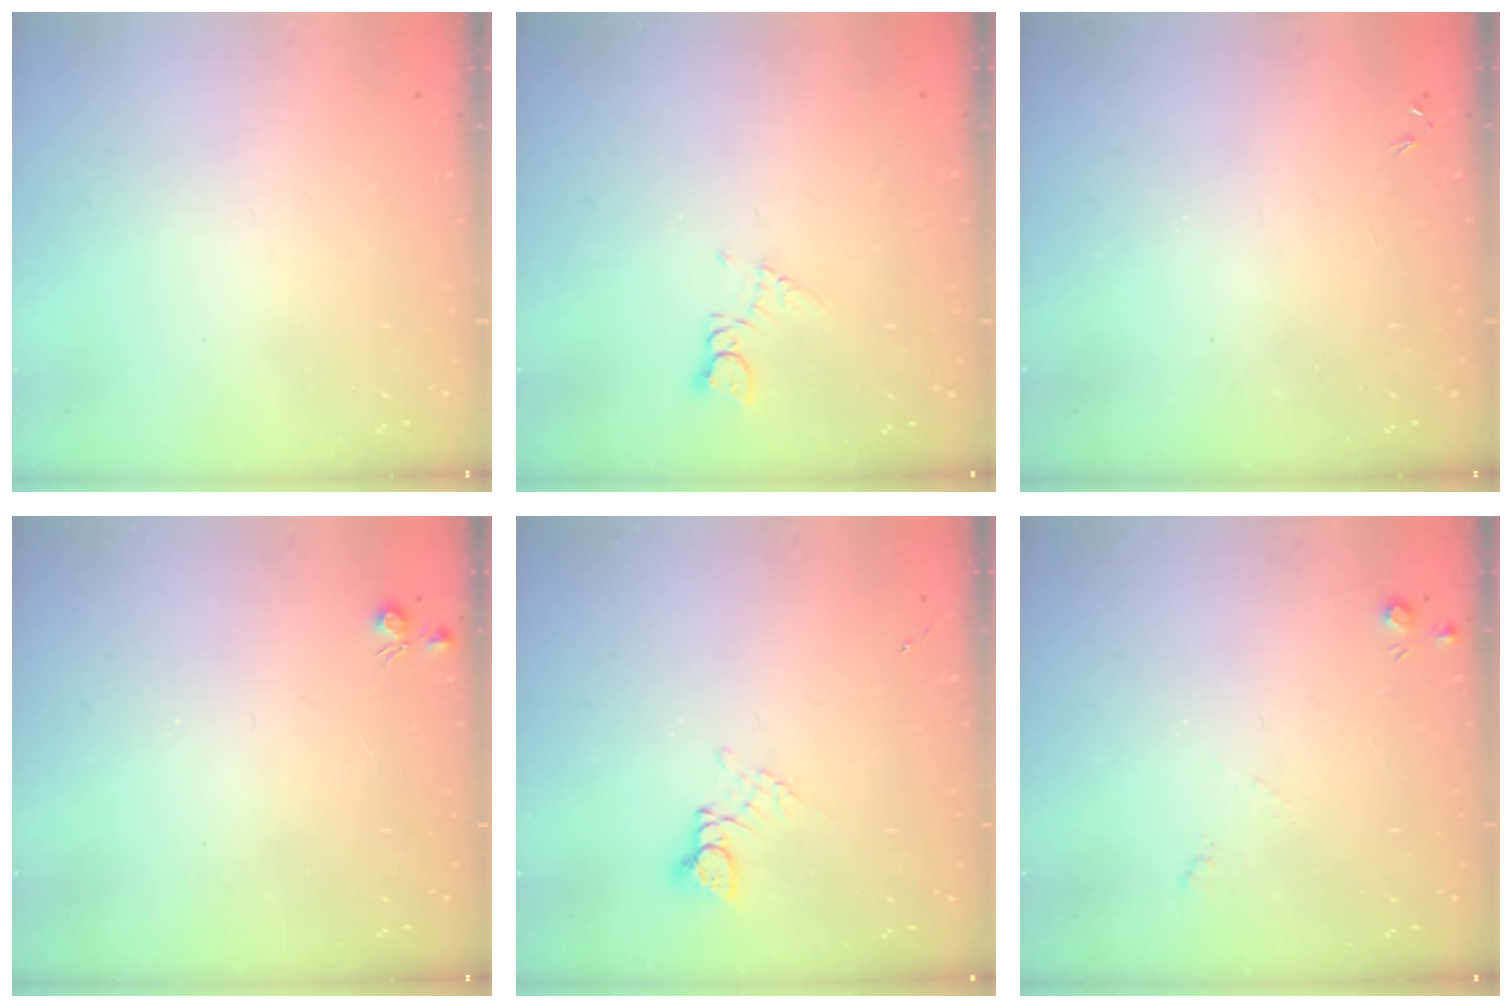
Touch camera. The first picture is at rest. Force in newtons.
{"total": 4.3, "press": 4.2, "slide": 0.7}
{"total": 0.0}
{"total": 4.3, "press": 4.2, "slide": 0.7}
{"total": 3.2, "press": 3.2, "slide": 0.4}
{"total": 3.9, "press": 3.9, "slide": 0.6}